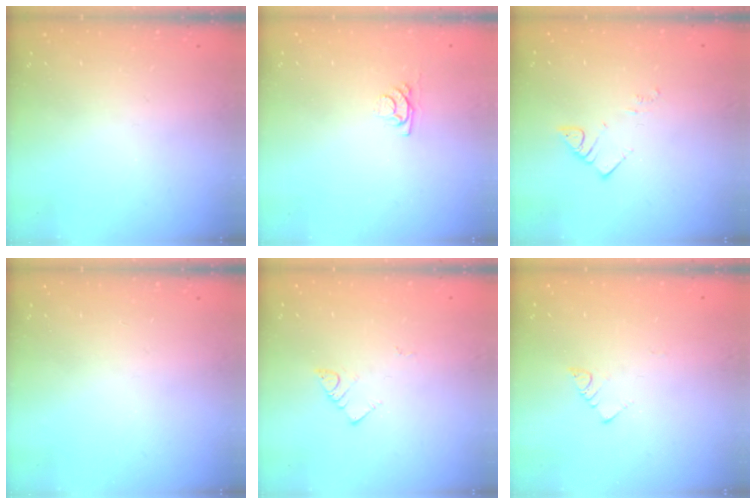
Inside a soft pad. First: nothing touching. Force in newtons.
{"total": 3.8, "press": 3.8, "slide": 0.4}
{"total": 3.8, "press": 3.7, "slide": 0.5}
{"total": 0.0}
{"total": 2.9, "press": 2.9, "slide": 0.3}
{"total": 3.2, "press": 3.2, "slide": 0.2}